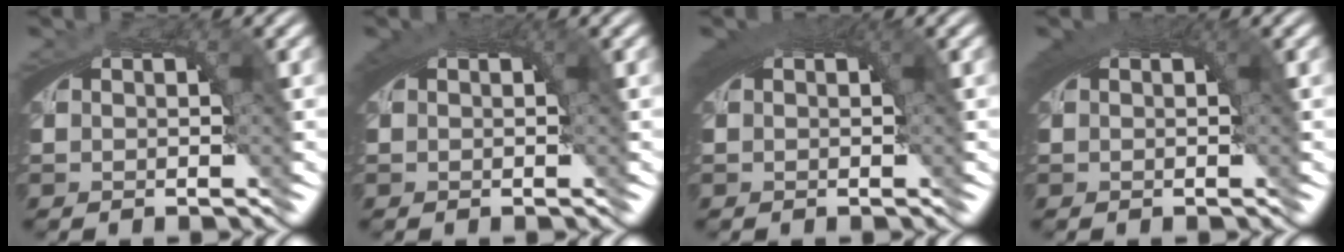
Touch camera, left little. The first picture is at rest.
{"total": 1.8, "force": [0.6, 0.4, 1.6], "torque": [-0.023, 0.004, 0.011]}
{"total": 2.8, "force": [1.1, 0.8, 2.4], "torque": [-0.031, 0.010, 0.015]}
{"total": 2.4, "force": [0.9, 0.6, 2.1], "torque": [-0.027, 0.008, 0.014]}